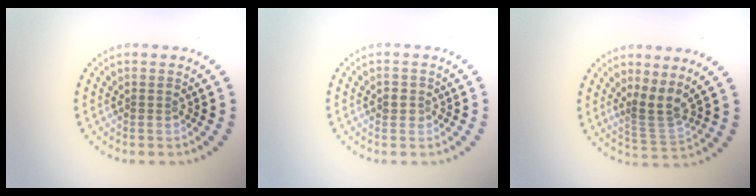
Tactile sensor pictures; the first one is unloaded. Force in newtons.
{"total": 1.2, "press": 1.1, "slide": 0.4}
{"total": 2.8, "press": 1.8, "slide": 2.1}